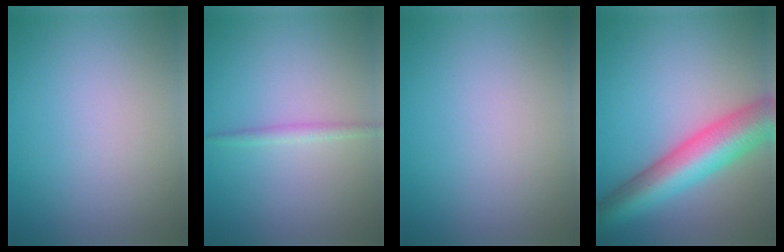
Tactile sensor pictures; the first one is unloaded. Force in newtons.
{"total": 1.2, "press": 1.2, "slide": 0.1}
{"total": 0.0}
{"total": 9.0, "press": 9.0, "slide": 0.3}